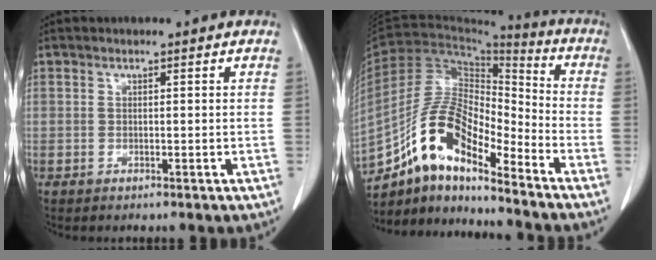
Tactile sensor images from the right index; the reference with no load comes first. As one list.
[{"total": 13.2, "force": [-9.7, 4.0, 8.0], "torque": [-0.151, 0.034, -0.175]}]